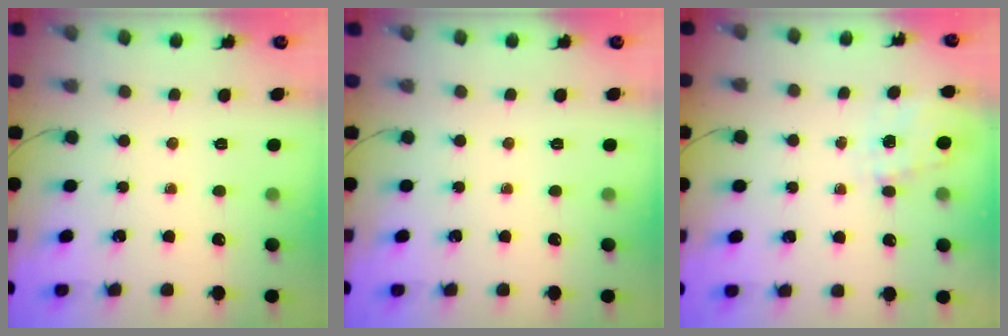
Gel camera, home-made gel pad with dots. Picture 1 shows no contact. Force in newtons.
{"total": 0.0}
{"total": 0.9, "press": 0.4, "slide": 0.8}